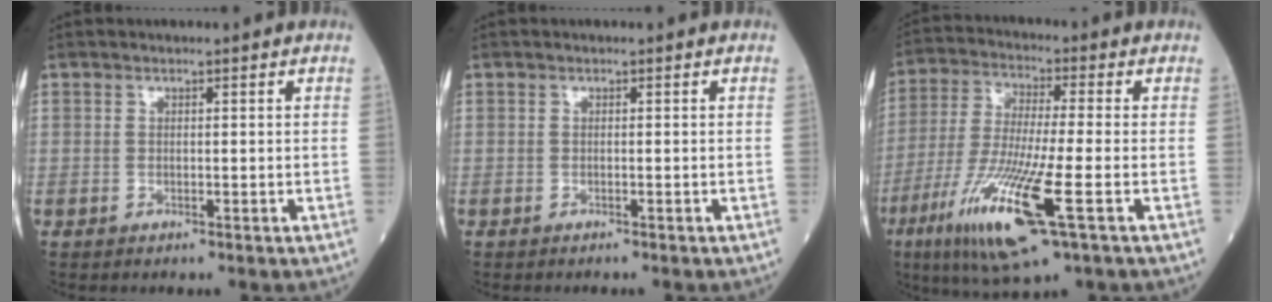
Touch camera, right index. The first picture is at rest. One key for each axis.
{"total": 0.7, "fx": -0.7, "fy": -0.1, "fz": 0.3, "tx": -0.006, "ty": -0.002, "tz": -0.010}
{"total": 15.6, "fx": -6.4, "fy": 1.2, "fz": 14.2, "tx": -0.296, "ty": -0.034, "tz": -0.116}